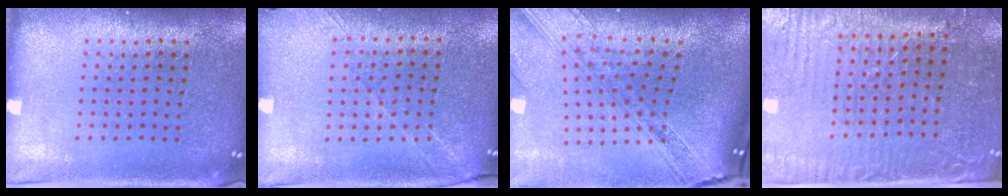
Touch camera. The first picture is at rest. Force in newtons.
{"total": 1.3, "press": 1.2, "slide": 0.6}
{"total": 3.4, "press": 2.6, "slide": 2.3}
{"total": 3.5, "press": 3.1, "slide": 1.5}